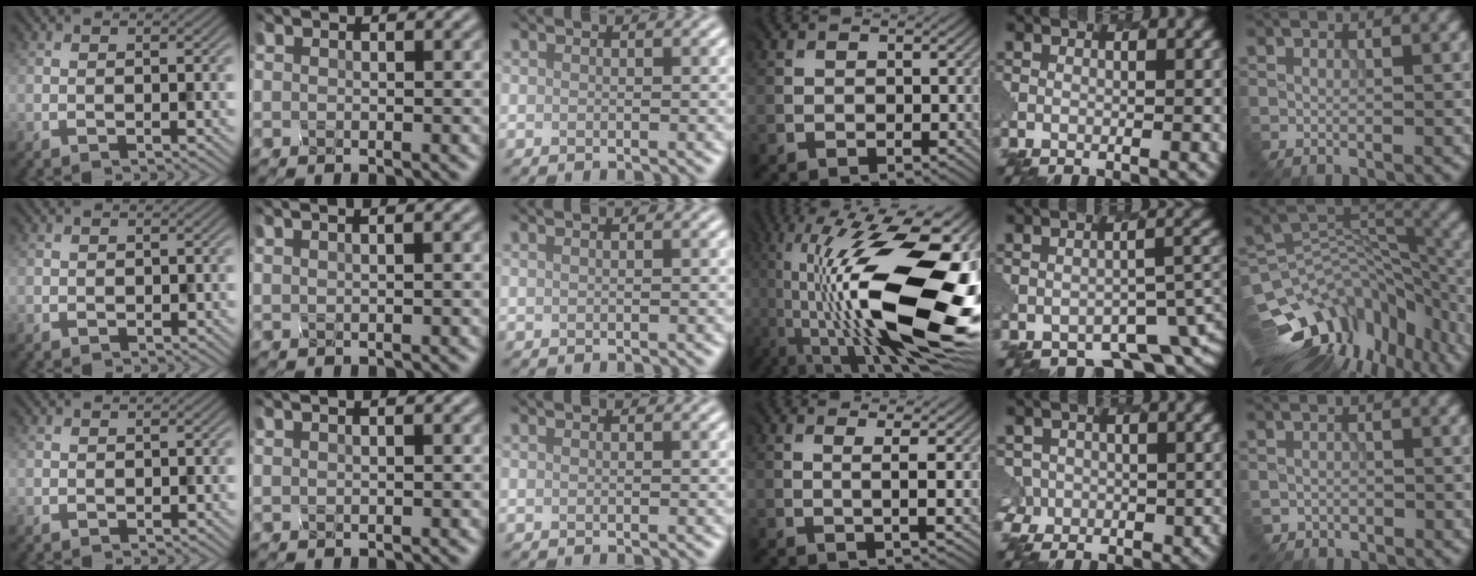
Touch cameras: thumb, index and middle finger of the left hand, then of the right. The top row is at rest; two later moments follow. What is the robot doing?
{"motion": "disassemble", "object": "battery cover"}